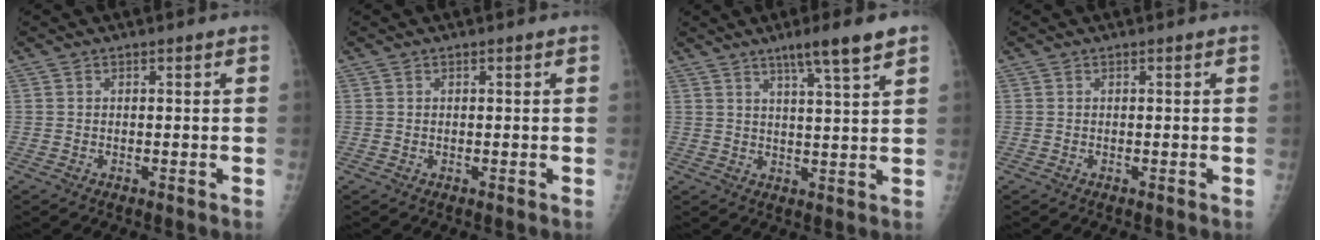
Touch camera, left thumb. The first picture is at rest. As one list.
[{"total": 0.0}, {"total": 7.5, "force": [4.9, 0.0, 5.7], "torque": [-0.090, -0.022, 0.076]}, {"total": 0.0}]